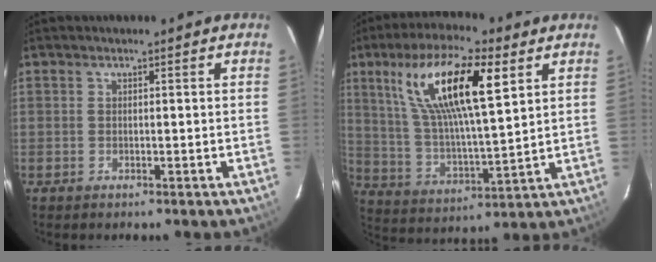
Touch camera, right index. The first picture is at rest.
{"total": 18.4, "force": [8.4, 5.1, 15.6], "torque": [-0.287, 0.017, 0.160]}